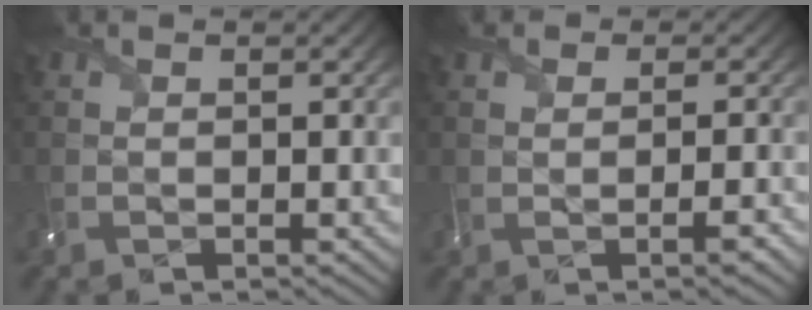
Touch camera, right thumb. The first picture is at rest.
{"total": 2.1, "force": [0.0, 0.7, 2.0], "torque": [-0.022, 0.012, -0.018]}